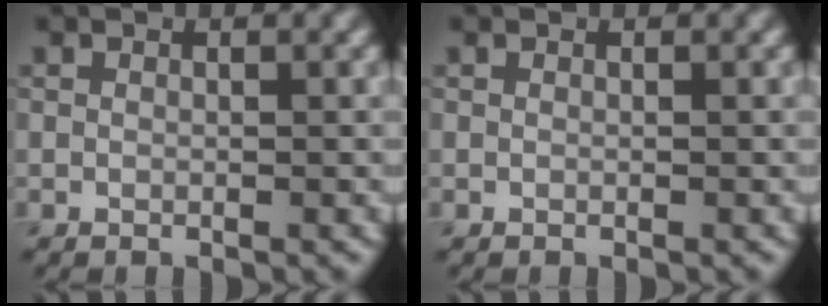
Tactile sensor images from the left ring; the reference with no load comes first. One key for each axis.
{"total": 0.0}